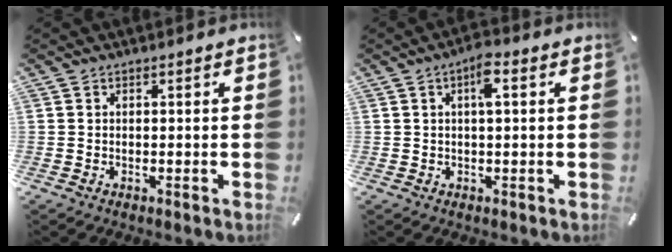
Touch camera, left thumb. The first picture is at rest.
{"total": 4.3, "force": [1.3, 1.3, 3.9], "torque": [-0.065, 0.004, 0.015]}